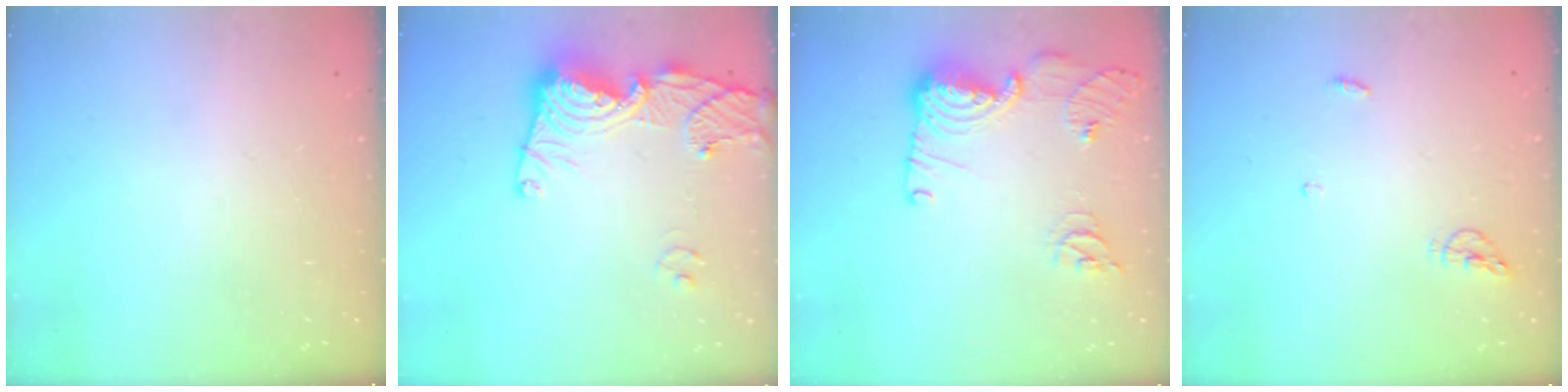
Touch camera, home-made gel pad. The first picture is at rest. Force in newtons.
{"total": 14.9, "press": 14.8, "slide": 1.7}
{"total": 15.2, "press": 14.9, "slide": 2.8}
{"total": 5.2, "press": 5.2, "slide": 0.7}